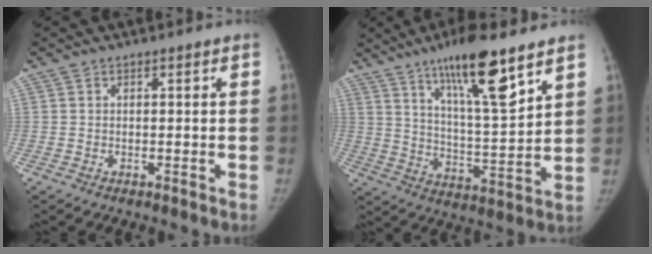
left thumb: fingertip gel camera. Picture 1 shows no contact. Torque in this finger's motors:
{"motor_torque": [1.20, -0.18, 1.57, -1.20, 0.38]}